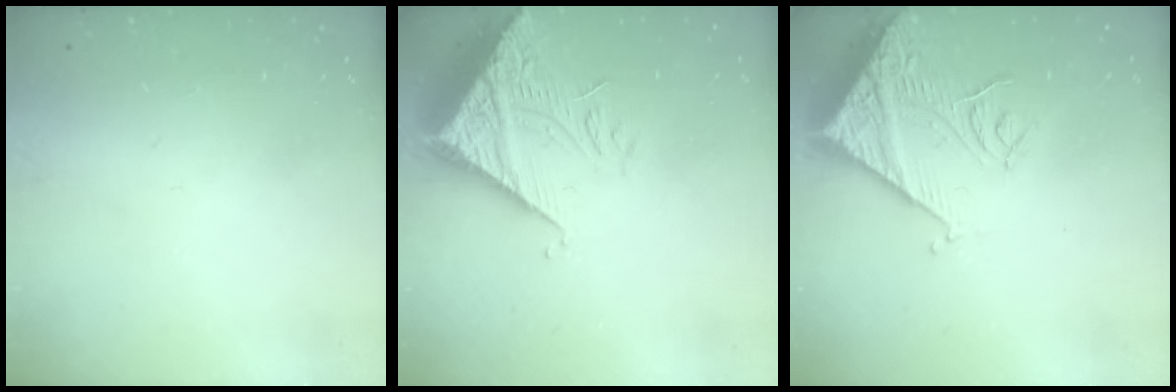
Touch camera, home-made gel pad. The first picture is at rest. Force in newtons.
{"total": 10.7, "press": 10.6, "slide": 1.0}
{"total": 13.2, "press": 13.1, "slide": 1.7}